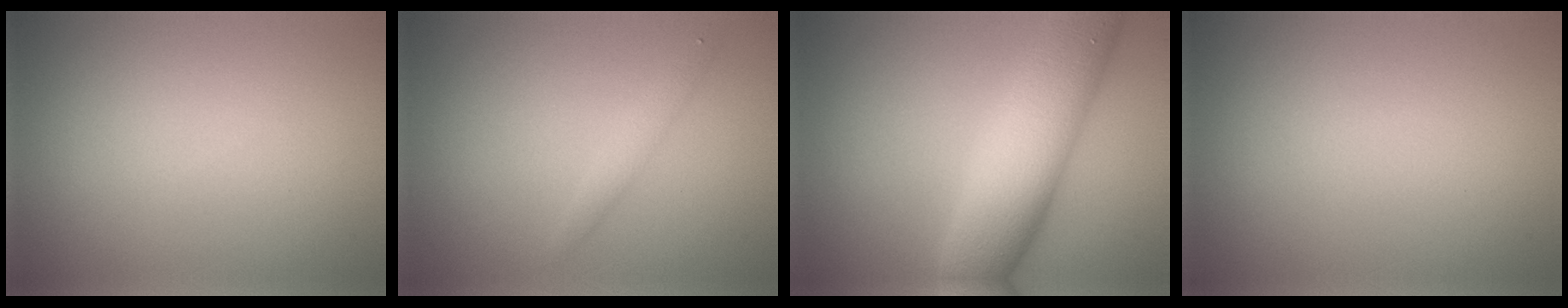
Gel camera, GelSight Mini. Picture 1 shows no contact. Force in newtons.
{"total": 1.3, "press": 1.3, "slide": 0.0}
{"total": 9.2, "press": 9.2, "slide": 0.4}
{"total": 0.0}